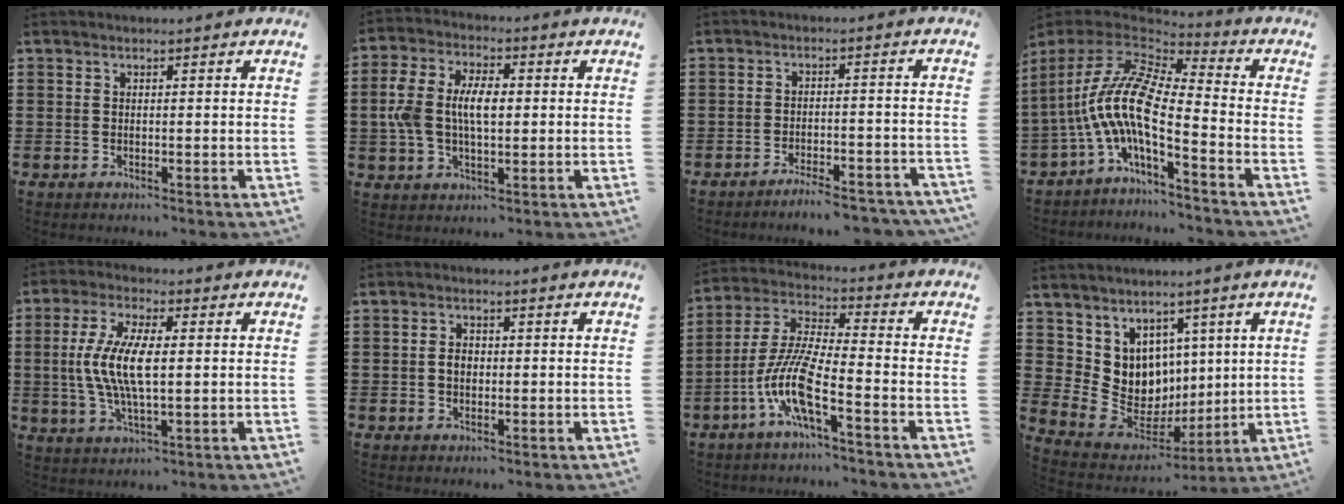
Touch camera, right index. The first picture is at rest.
{"total": 7.9, "force": [0.2, 4.4, 6.6], "torque": [-0.150, 0.009, -0.003]}
{"total": 4.2, "force": [-4.0, 0.0, 1.3], "torque": [-0.023, -0.001, -0.077]}
{"total": 9.6, "force": [-2.5, 2.5, 8.9], "torque": [-0.220, -0.037, -0.071]}
{"total": 9.3, "force": [0.2, 3.4, 8.7], "torque": [-0.201, -0.005, -0.008]}
{"total": 2.2, "force": [-0.2, 1.5, 1.5], "torque": [-0.030, 0.007, -0.005]}
{"total": 10.0, "force": [-5.4, 1.2, 8.3], "torque": [-0.195, -0.017, -0.110]}
{"total": 8.7, "force": [2.5, 8.1, 1.9], "torque": [-0.094, -0.040, 0.055]}